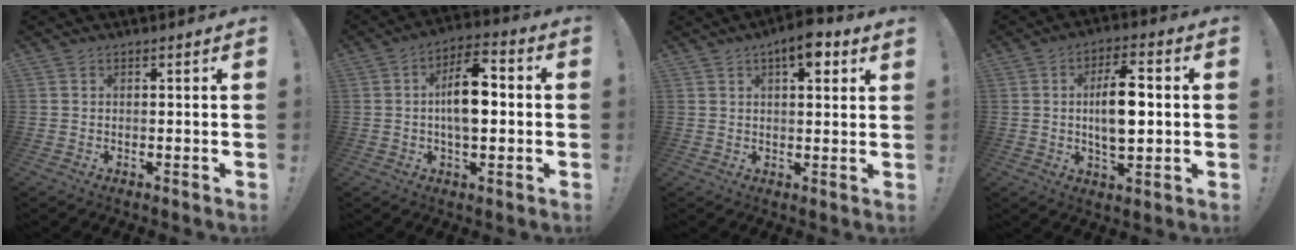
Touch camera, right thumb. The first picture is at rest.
{"total": 11.8, "force": [0.0, 6.2, 10.0], "torque": [-0.163, 0.013, -0.004]}
{"total": 6.5, "force": [3.4, 2.2, 5.1], "torque": [-0.065, -0.015, 0.051]}
{"total": 11.7, "force": [0.6, 5.2, 10.5], "torque": [-0.179, 0.002, 0.005]}